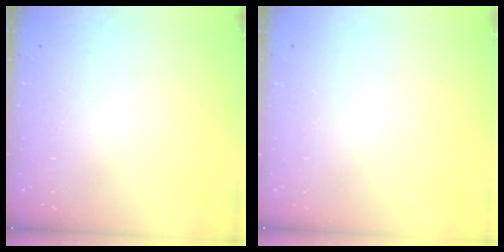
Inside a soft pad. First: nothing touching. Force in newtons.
{"total": 0.0}